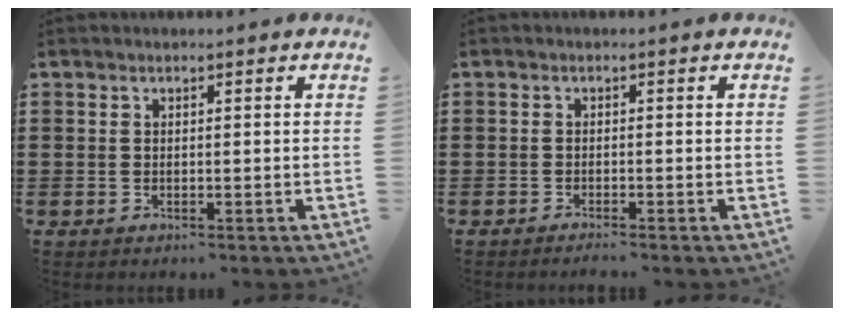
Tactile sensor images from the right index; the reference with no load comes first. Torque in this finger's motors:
{"motor_torque": [1.11, 1.03, -0.04, -0.01]}